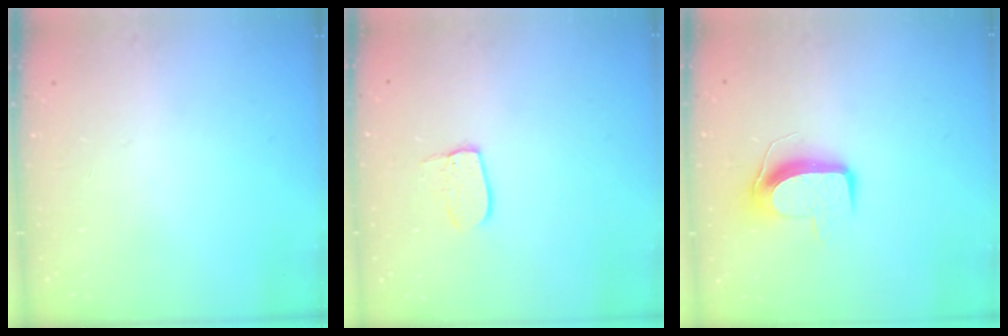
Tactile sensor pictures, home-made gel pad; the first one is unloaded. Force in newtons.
{"total": 7.2, "press": 7.2, "slide": 0.3}
{"total": 9.3, "press": 9.3, "slide": 0.6}